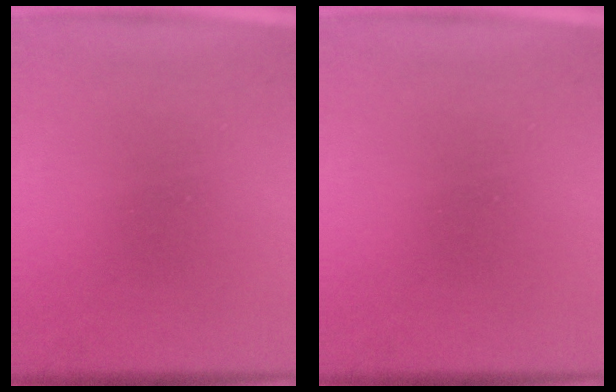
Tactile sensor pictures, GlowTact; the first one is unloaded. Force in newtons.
{"total": 0.0}